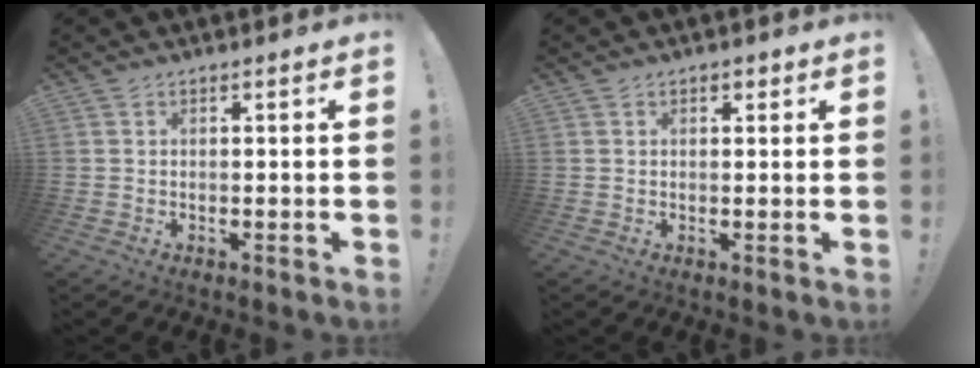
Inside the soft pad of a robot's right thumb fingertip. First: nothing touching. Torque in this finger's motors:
{"motor_torque": [-0.02, -0.02, 0.06, -0.06, 0.00]}